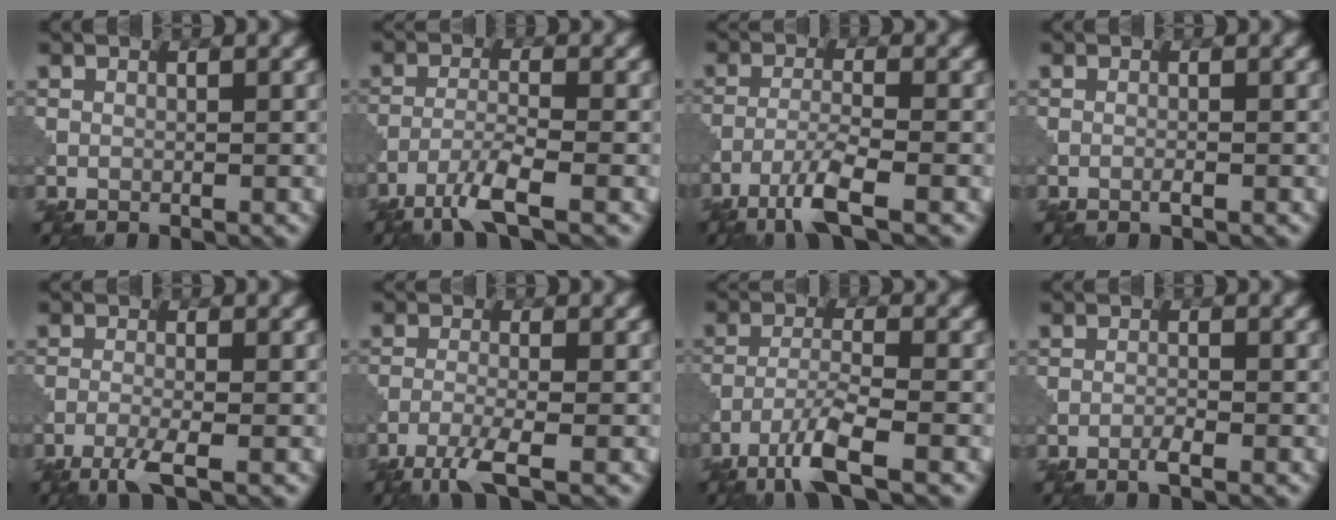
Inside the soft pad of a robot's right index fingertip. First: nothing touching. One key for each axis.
{"total": 4.3, "fx": -3.0, "fy": 0.5, "fz": 3.0, "tx": -0.064, "ty": -0.003, "tz": -0.069}
{"total": 4.8, "fx": -3.1, "fy": 0.6, "fz": 3.5, "tx": -0.071, "ty": -0.002, "tz": -0.071}
{"total": 0.6, "fx": -0.4, "fy": 0.0, "fz": 0.5, "tx": -0.009, "ty": 0.000, "tz": -0.008}
{"total": 3.1, "fx": -2.0, "fy": 0.5, "fz": 2.4, "tx": -0.048, "ty": -0.002, "tz": -0.051}
{"total": 3.8, "fx": -2.5, "fy": 0.5, "fz": 2.8, "tx": -0.057, "ty": -0.002, "tz": -0.063}
{"total": 5.3, "fx": -3.6, "fy": 0.8, "fz": 3.9, "tx": -0.078, "ty": -0.004, "tz": -0.078}
{"total": 1.2, "fx": -0.9, "fy": 0.0, "fz": 0.8, "tx": -0.016, "ty": 0.002, "tz": -0.020}